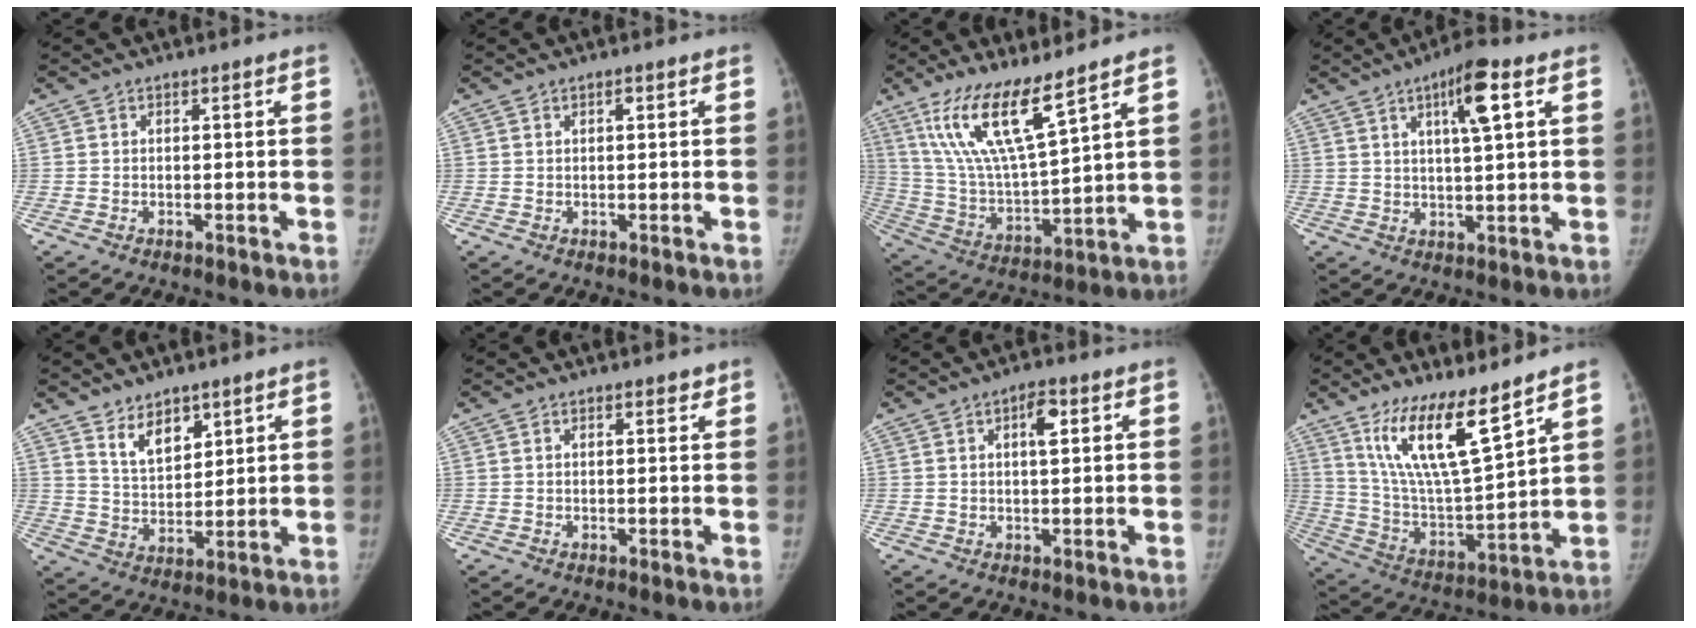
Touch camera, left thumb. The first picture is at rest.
{"total": 0.8, "force": [0.3, 0.3, 0.6], "torque": [-0.008, 0.001, 0.005]}
{"total": 15.5, "force": [10.0, 2.6, 11.5], "torque": [-0.220, -0.057, 0.208]}
{"total": 8.6, "force": [3.6, 1.6, 7.6], "torque": [-0.122, -0.008, 0.057]}
{"total": 7.5, "force": [4.9, 3.9, 4.0], "torque": [-0.043, -0.043, 0.097]}
{"total": 1.3, "force": [1.0, 0.5, 0.7], "torque": [-0.004, -0.005, 0.013]}
{"total": 4.1, "force": [1.5, 1.7, 3.4], "torque": [-0.046, 0.001, 0.021]}
{"total": 16.0, "force": [10.8, 3.2, 11.4], "torque": [-0.191, -0.070, 0.215]}